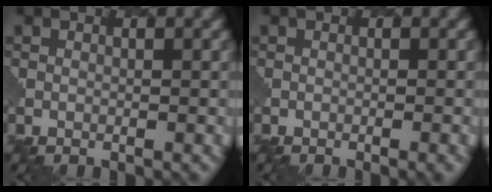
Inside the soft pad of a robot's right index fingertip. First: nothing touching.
{"total": 1.4, "force": [-0.5, 0.5, 1.2], "torque": [-0.002, 0.005, -0.002]}